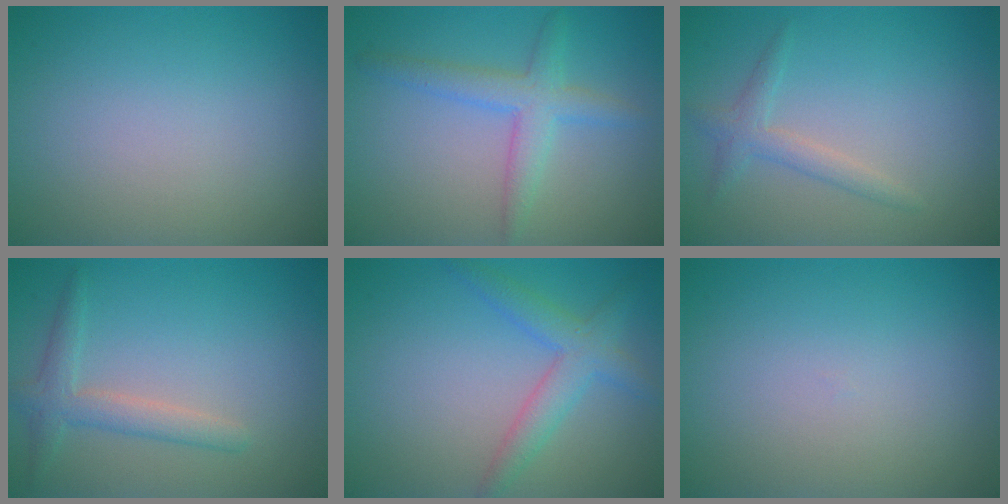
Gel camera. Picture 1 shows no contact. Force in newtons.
{"total": 3.4, "press": 3.4, "slide": 0.0}
{"total": 1.9, "press": 1.9, "slide": 0.0}
{"total": 2.6, "press": 2.6, "slide": 0.1}
{"total": 2.4, "press": 2.4, "slide": 0.2}
{"total": 0.0}